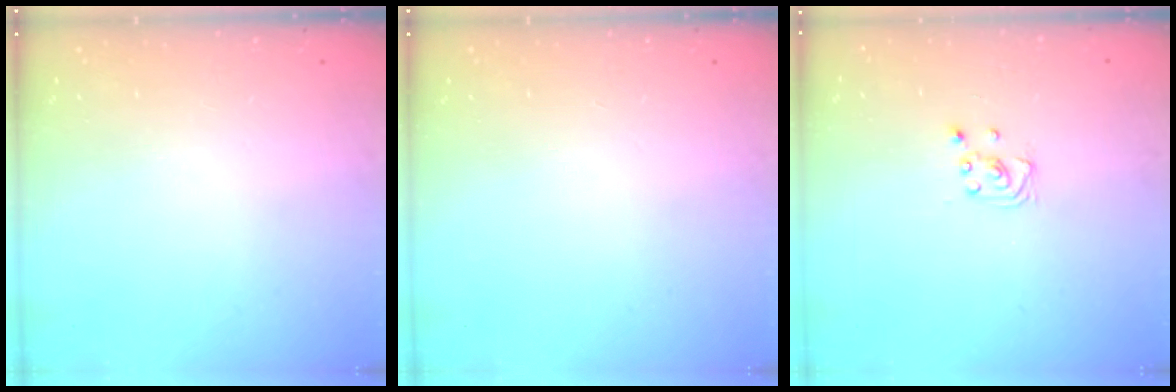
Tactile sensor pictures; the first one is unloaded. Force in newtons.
{"total": 0.0}
{"total": 2.1, "press": 2.1, "slide": 0.2}